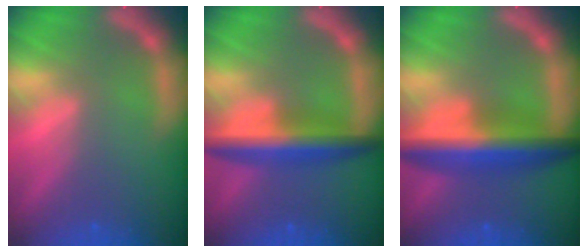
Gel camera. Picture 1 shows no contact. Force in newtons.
{"total": 6.0}
{"total": 8.0}